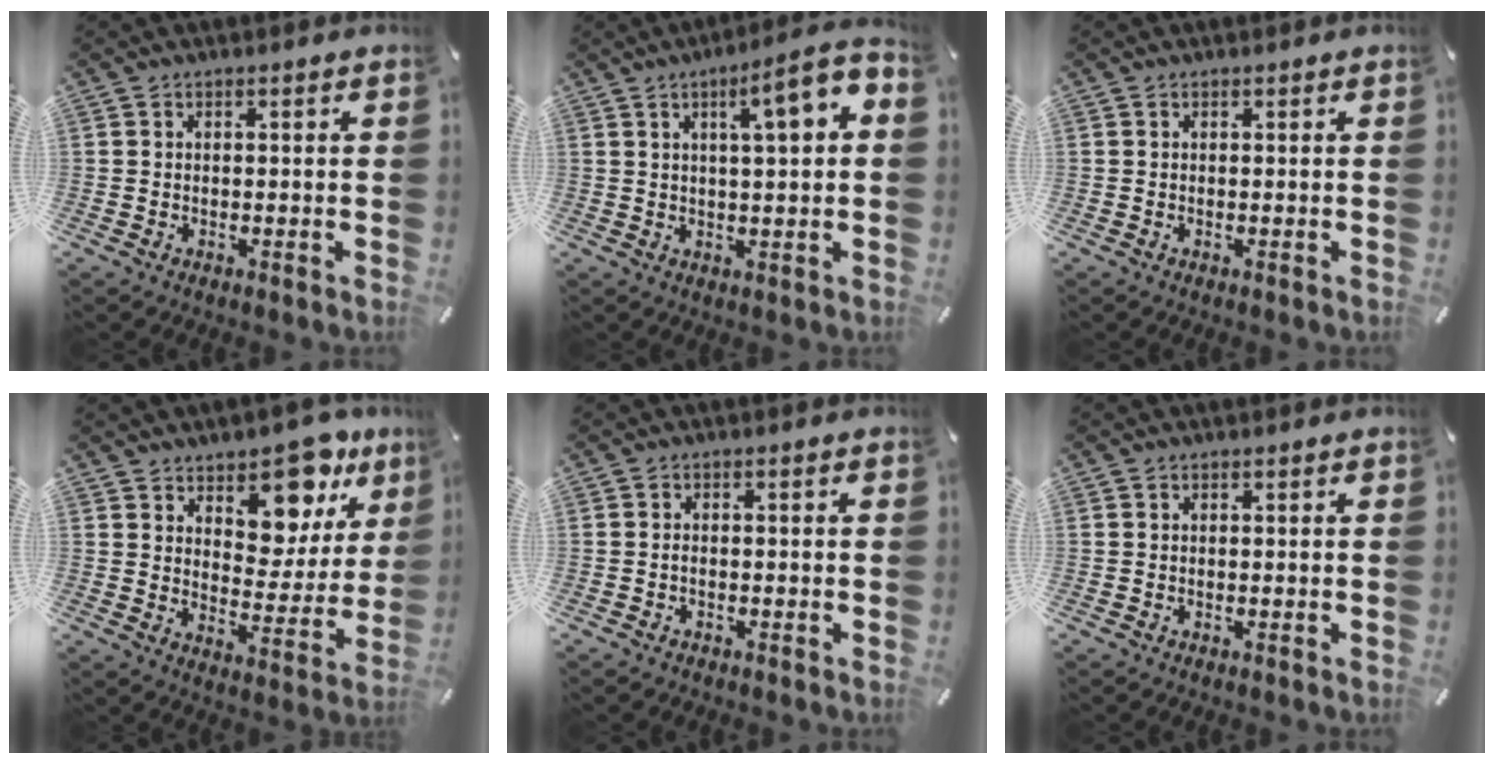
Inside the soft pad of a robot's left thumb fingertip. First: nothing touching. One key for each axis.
{"total": 9.5, "fx": 3.4, "fy": 1.9, "fz": 8.6, "tx": -0.127, "ty": -0.015, "tz": 0.047}
{"total": 0.0}
{"total": 12.7, "fx": 10.0, "fy": 6.7, "fz": 4.2, "tx": -0.042, "ty": -0.093, "tz": 0.177}
{"total": 1.1, "fx": -0.7, "fy": 0.4, "fz": 0.8, "tx": -0.017, "ty": 0.000, "tz": -0.014}
{"total": 0.0}